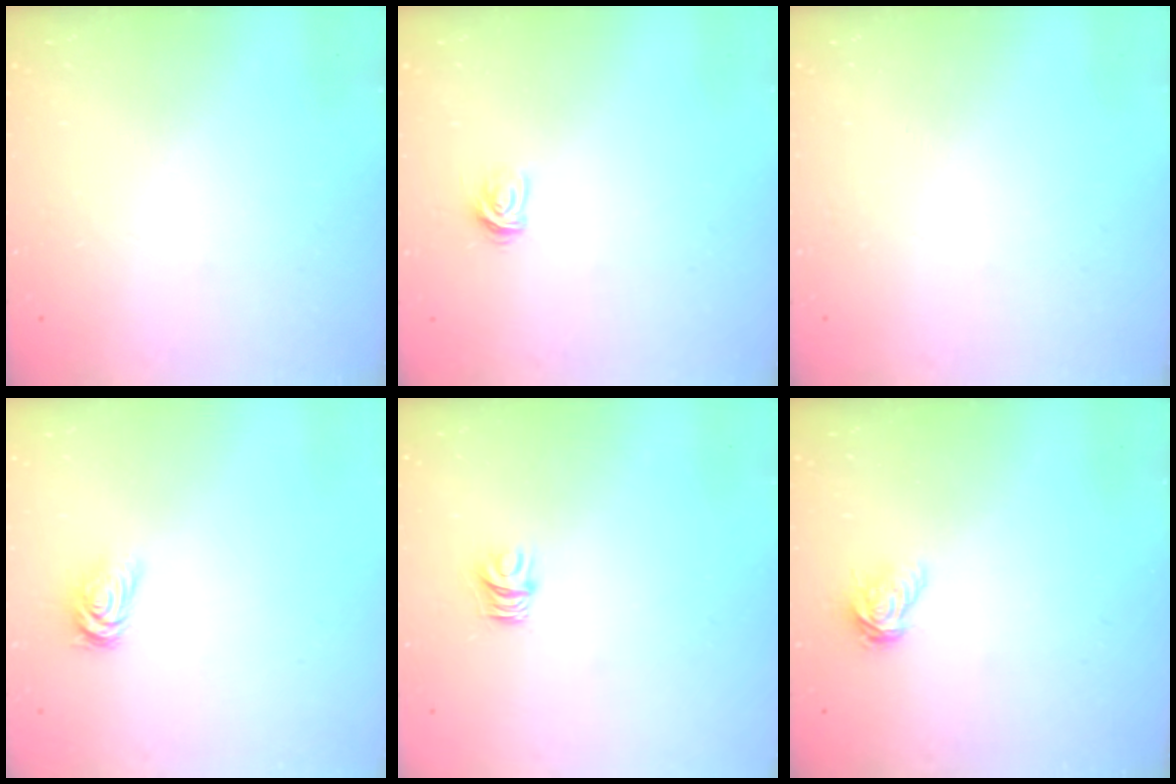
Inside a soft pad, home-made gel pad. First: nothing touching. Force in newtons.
{"total": 3.3, "press": 3.3, "slide": 0.4}
{"total": 0.0}
{"total": 3.2, "press": 3.1, "slide": 0.5}
{"total": 4.7, "press": 4.7, "slide": 0.5}
{"total": 6.8, "press": 6.8, "slide": 0.8}